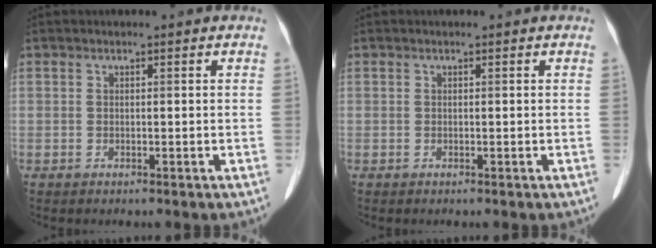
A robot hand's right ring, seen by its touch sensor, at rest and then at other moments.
{"total": 0.0}